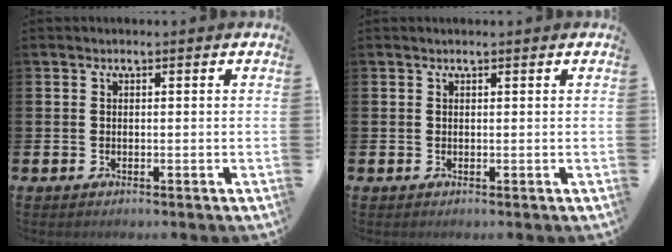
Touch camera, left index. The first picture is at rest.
{"total": 0.0}